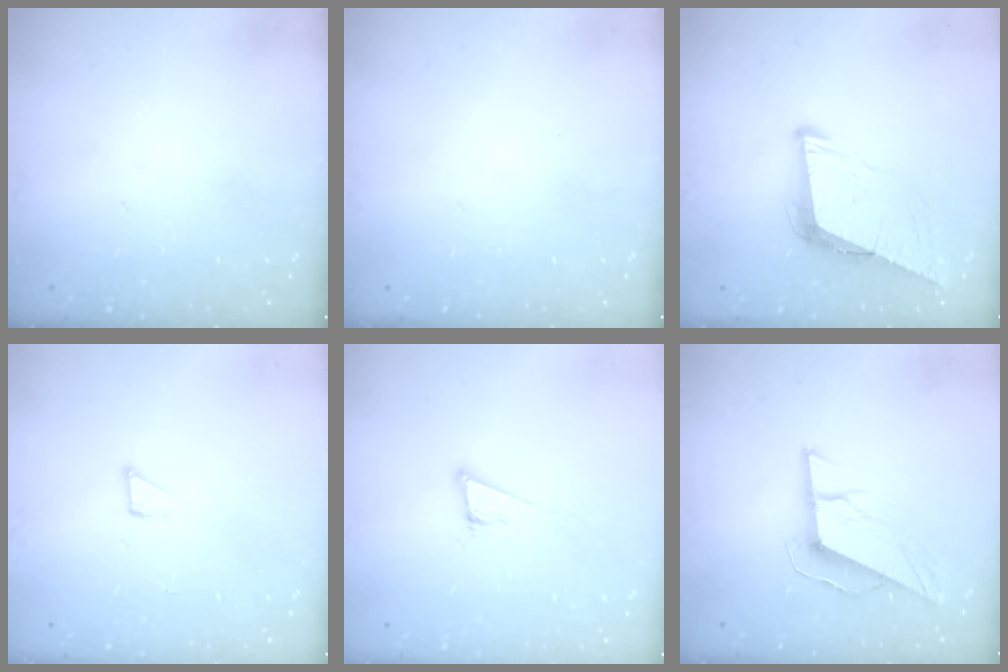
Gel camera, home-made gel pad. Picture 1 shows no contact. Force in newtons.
{"total": 0.0}
{"total": 9.1, "press": 8.2, "slide": 3.8}
{"total": 2.8, "press": 2.8, "slide": 0.2}
{"total": 8.3, "press": 7.6, "slide": 3.4}
{"total": 10.1, "press": 10.0, "slide": 1.6}